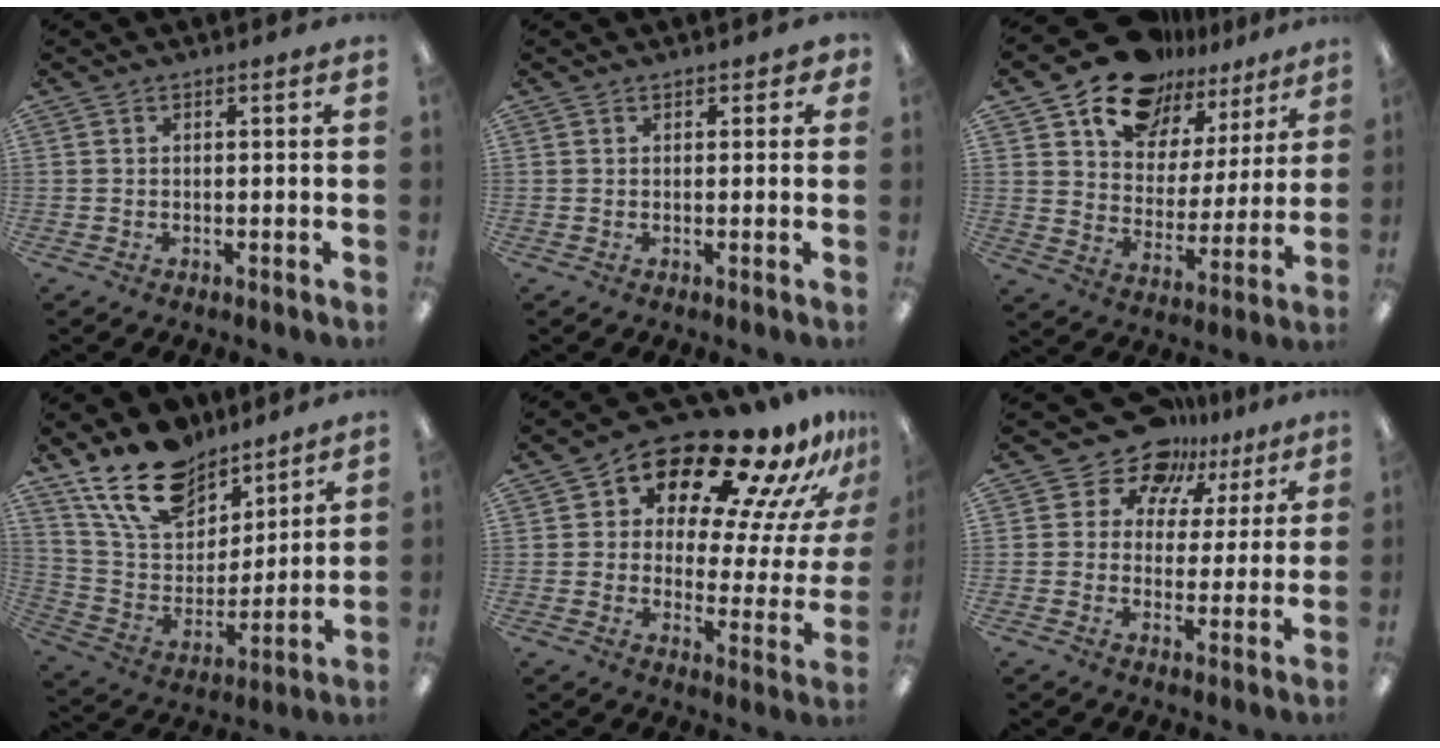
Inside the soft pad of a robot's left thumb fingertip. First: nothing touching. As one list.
[{"total": 1.4, "force": [0.7, 1.1, 0.6], "torque": [-0.003, 0.000, 0.011]}, {"total": 15.4, "force": [12.8, 7.8, 3.7], "torque": [-0.082, -0.100, 0.234]}, {"total": 18.5, "force": [13.6, 9.9, 7.7], "torque": [-0.155, -0.074, 0.252]}, {"total": 17.9, "force": [14.7, 5.7, 8.4], "torque": [-0.139, -0.120, 0.241]}, {"total": 11.6, "force": [8.8, 7.3, 2.4], "torque": [-0.054, -0.065, 0.164]}]